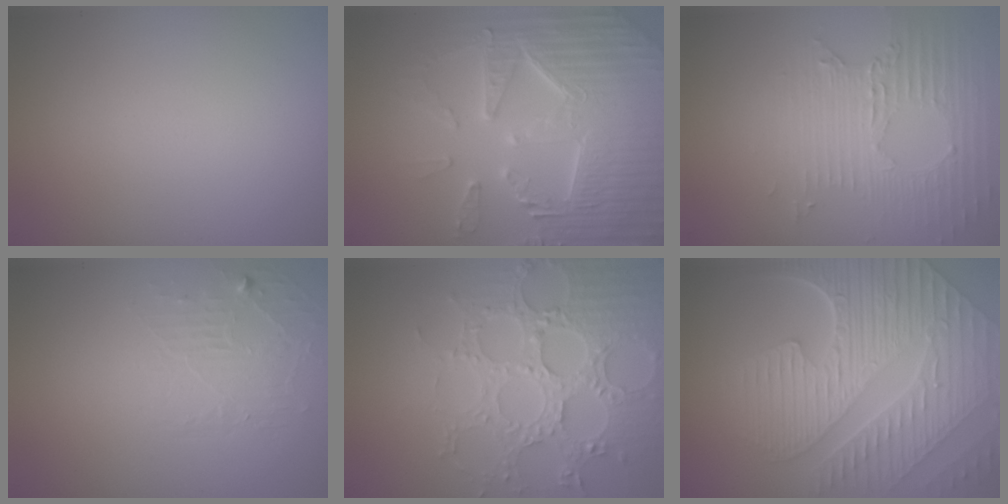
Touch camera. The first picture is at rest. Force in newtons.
{"total": 7.7, "press": 7.6, "slide": 1.5}
{"total": 3.9, "press": 2.9, "slide": 2.6}
{"total": 1.8, "press": 0.4, "slide": 1.8}
{"total": 5.8, "press": 5.2, "slide": 2.5}
{"total": 10.1, "press": 6.9, "slide": 7.4}